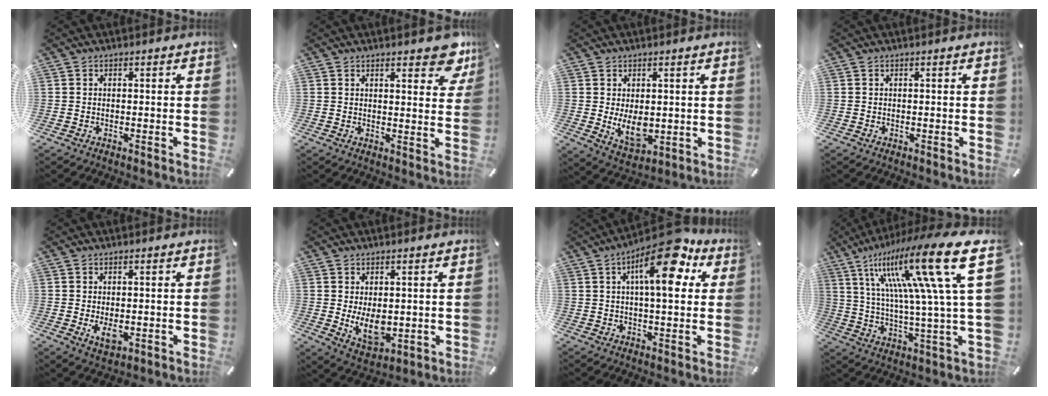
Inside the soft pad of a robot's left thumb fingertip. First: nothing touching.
{"total": 7.3, "force": [4.9, 2.7, 4.6], "torque": [-0.052, -0.030, 0.080]}
{"total": 7.9, "force": [0.2, 4.7, 6.4], "torque": [-0.112, -0.013, 0.005]}
{"total": 0.0}
{"total": 4.2, "force": [-0.5, 1.9, 3.7], "torque": [-0.075, -0.007, -0.014]}
{"total": 8.4, "force": [0.3, 5.0, 6.8], "torque": [-0.118, -0.014, 0.009]}
{"total": 16.0, "force": [6.7, 5.8, 13.4], "torque": [-0.209, -0.024, 0.103]}
{"total": 30.6, "force": [11.9, 6.0, 27.6], "torque": [-0.487, -0.070, 0.179]}